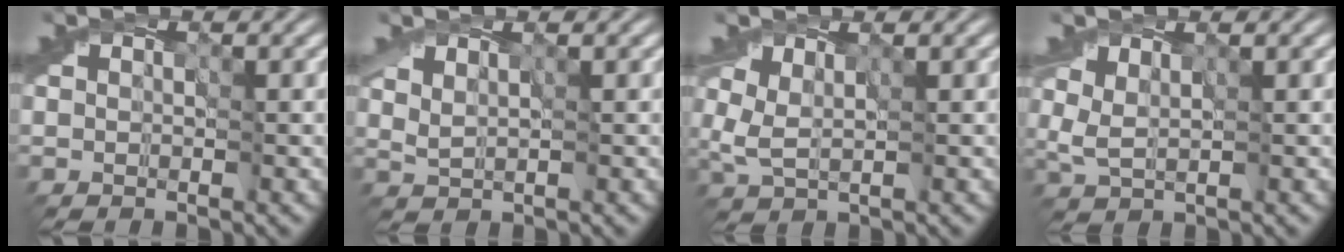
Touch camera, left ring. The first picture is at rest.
{"total": 1.3, "force": [1.1, 0.2, 0.5], "torque": [-0.016, 0.000, 0.025]}
{"total": 2.0, "force": [1.0, 1.0, 1.4], "torque": [-0.040, 0.001, 0.020]}
{"total": 1.6, "force": [1.1, 0.7, 1.0], "torque": [-0.029, 0.001, 0.024]}